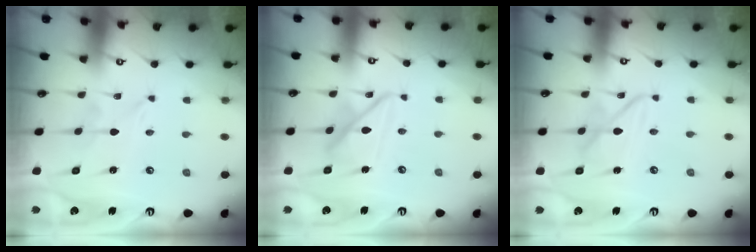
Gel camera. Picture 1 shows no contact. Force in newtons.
{"total": 13.2, "press": 13.1, "slide": 1.2}
{"total": 7.4, "press": 7.4, "slide": 0.6}